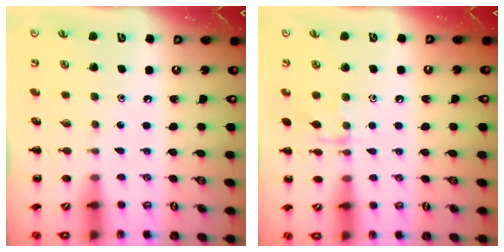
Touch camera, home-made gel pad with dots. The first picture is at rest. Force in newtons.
{"total": 6.9, "press": 6.8, "slide": 0.5}